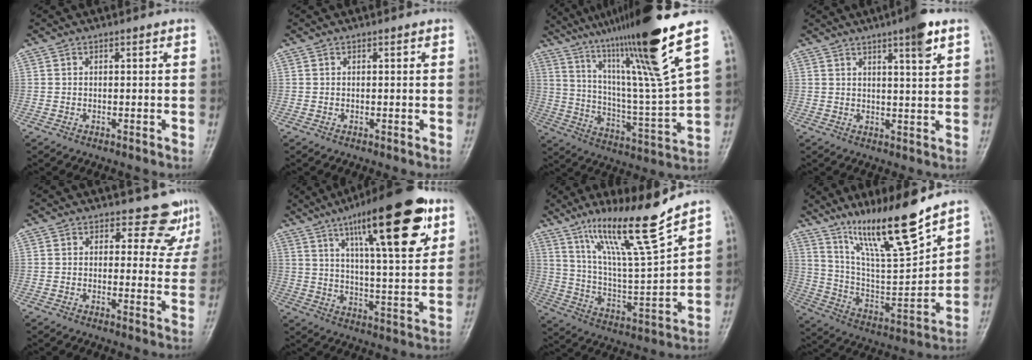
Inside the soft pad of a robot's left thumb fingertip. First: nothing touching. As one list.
[{"total": 0.0}, {"total": 23.5, "force": [14.9, 1.0, 18.2], "torque": [-0.288, -0.063, 0.257]}, {"total": 6.4, "force": [3.7, 0.6, 5.2], "torque": [-0.075, -0.016, 0.054]}, {"total": 6.4, "force": [5.3, 3.5, 1.0], "torque": [0.023, -0.036, 0.047]}, {"total": 22.3, "force": [11.2, 5.8, 18.4], "torque": [-0.252, -0.028, 0.172]}, {"total": 16.7, "force": [11.6, 0.9, 11.9], "torque": [-0.197, -0.069, 0.213]}, {"total": 18.1, "force": [13.1, 2.3, 12.3], "torque": [-0.192, -0.076, 0.242]}]